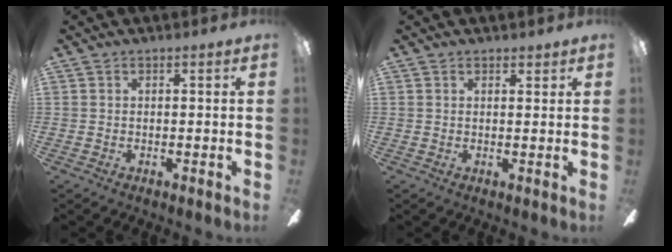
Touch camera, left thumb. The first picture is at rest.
{"total": 1.4, "force": [1.1, 0.8, 0.3], "torque": [0.003, -0.001, 0.019]}